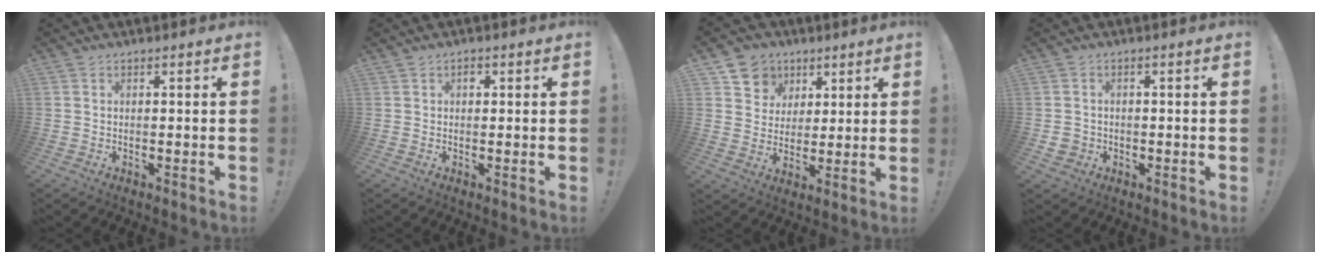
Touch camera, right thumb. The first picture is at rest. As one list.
[{"total": 1.2, "force": [0.4, 1.0, 0.6], "torque": [-0.001, 0.000, 0.005]}, {"total": 9.1, "force": [4.5, 7.9, 1.2], "torque": [-0.011, -0.031, 0.089]}, {"total": 2.9, "force": [-0.3, 2.8, 0.8], "torque": [-0.008, 0.003, -0.004]}]